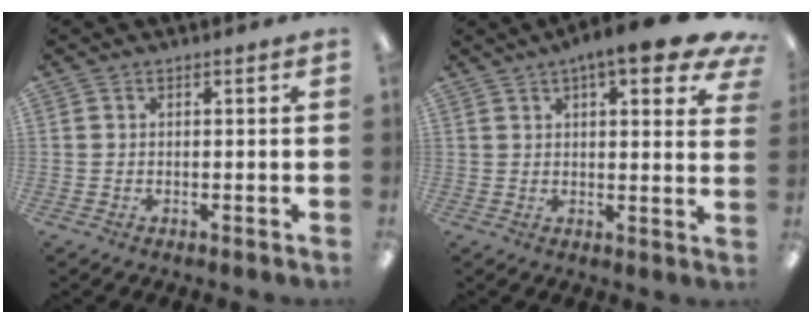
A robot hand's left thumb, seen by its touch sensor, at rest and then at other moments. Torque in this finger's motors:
{"motor_torque": [0.63, 0.63, 1.50, -1.27, 0.23]}